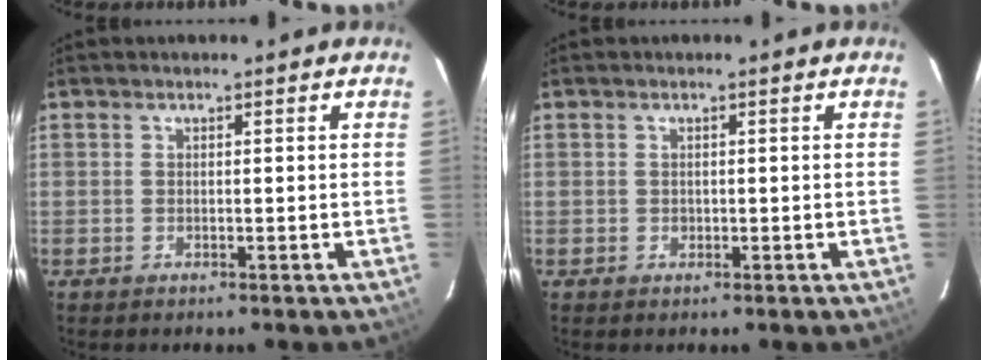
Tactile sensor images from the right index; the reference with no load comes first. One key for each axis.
{"total": 0.5, "fx": -0.1, "fy": 0.5, "fz": 0.0, "tx": 0.002, "ty": -0.001, "tz": 0.000}